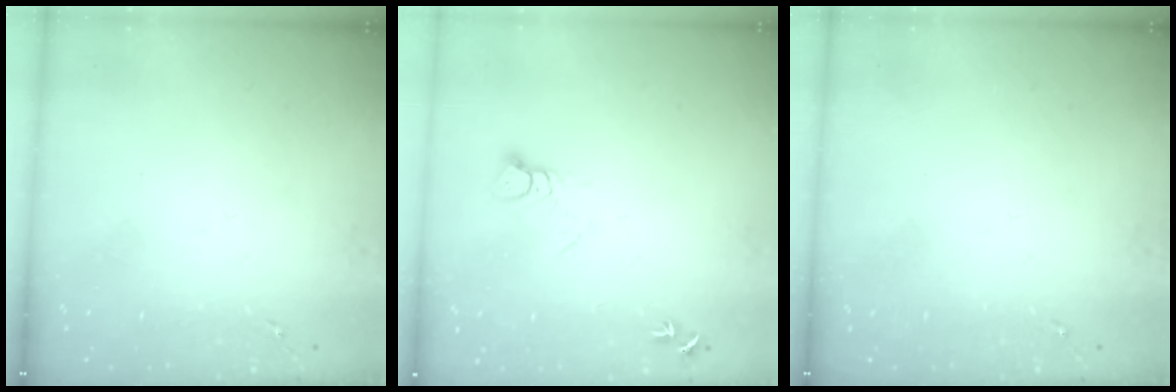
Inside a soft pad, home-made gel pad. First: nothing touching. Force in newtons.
{"total": 4.1, "press": 4.1, "slide": 0.3}
{"total": 0.0}